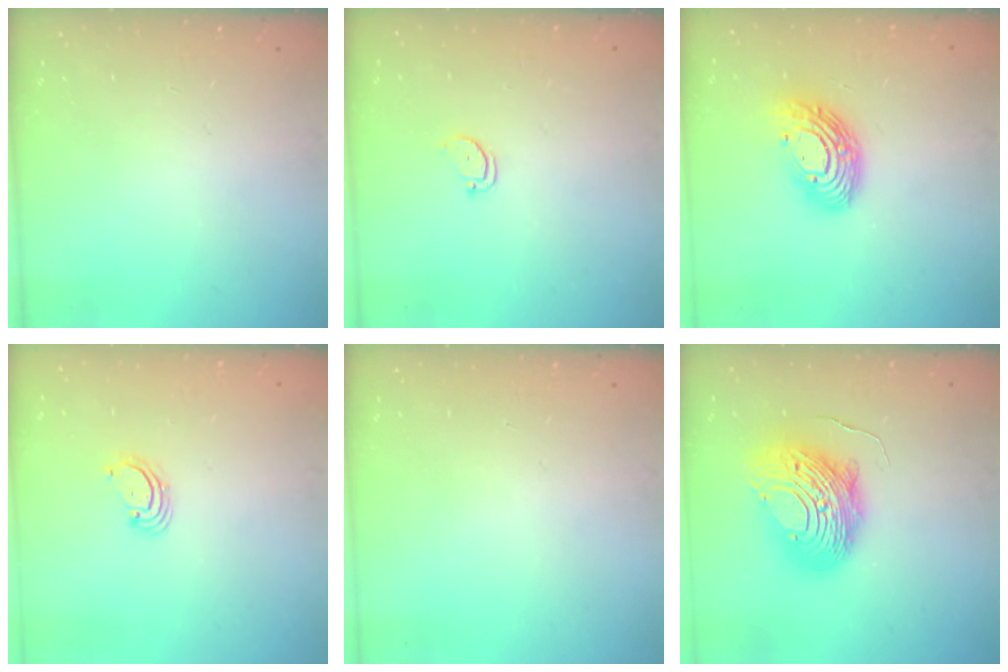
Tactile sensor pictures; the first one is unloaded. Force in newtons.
{"total": 2.2, "press": 2.2, "slide": 0.2}
{"total": 12.9, "press": 12.9, "slide": 0.4}
{"total": 2.7, "press": 2.7, "slide": 0.3}
{"total": 0.0}
{"total": 14.9, "press": 14.8, "slide": 1.3}